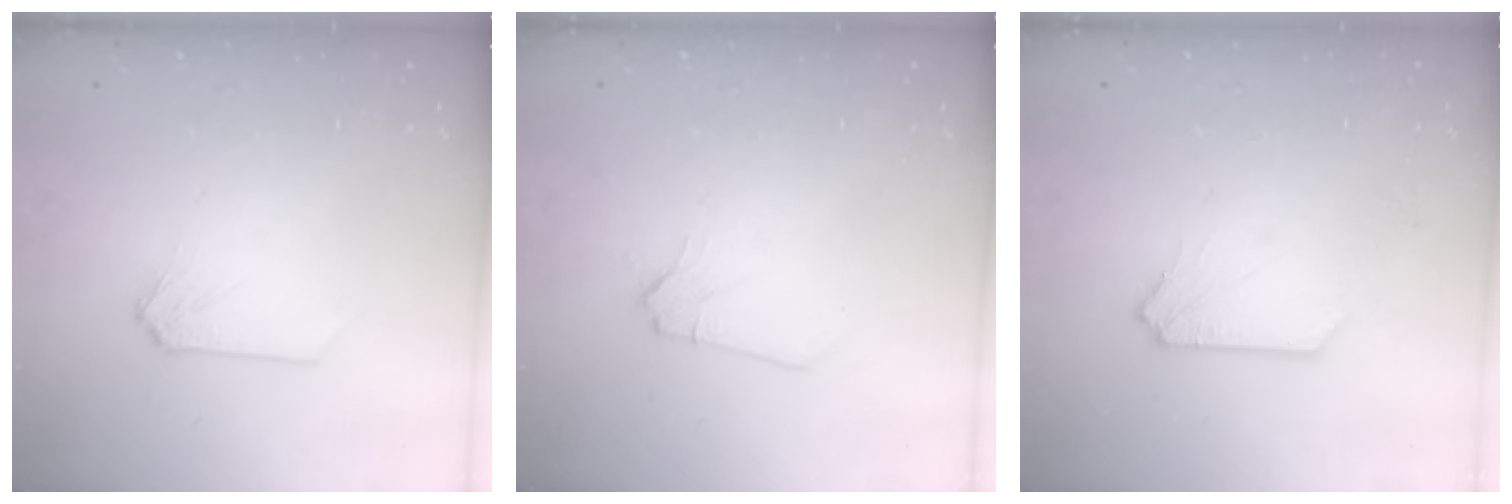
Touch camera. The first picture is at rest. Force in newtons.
{"total": 1.1, "press": 1.1, "slide": 0.1}
{"total": 1.4, "press": 1.3, "slide": 0.2}